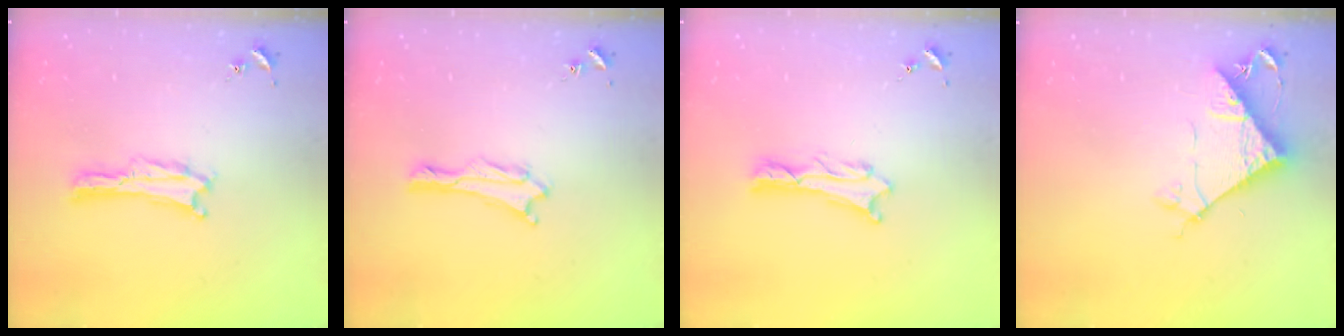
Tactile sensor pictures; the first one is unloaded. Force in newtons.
{"total": 1.9, "press": 1.9, "slide": 0.1}
{"total": 1.2, "press": 1.2, "slide": 0.2}
{"total": 7.7, "press": 7.7, "slide": 0.8}